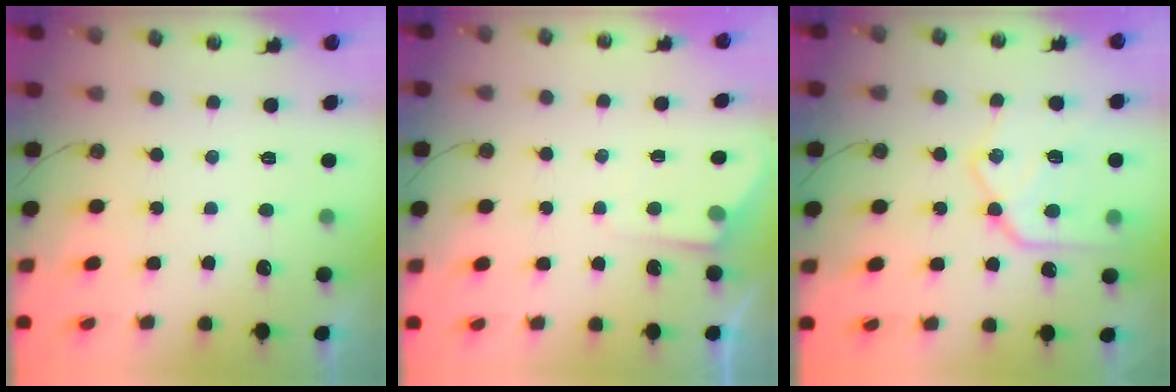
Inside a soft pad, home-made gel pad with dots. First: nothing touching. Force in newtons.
{"total": 3.4, "press": 3.4, "slide": 0.6}
{"total": 19.2, "press": 19.1, "slide": 1.5}